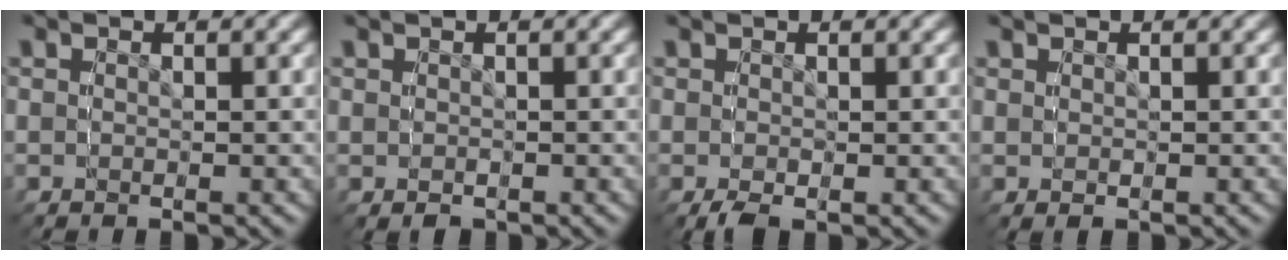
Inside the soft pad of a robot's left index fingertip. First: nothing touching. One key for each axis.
{"total": 1.5, "fx": 0.2, "fy": 1.5, "fz": 0.0, "tx": -0.004, "ty": -0.010, "tz": 0.009}
{"total": 0.7, "fx": 0.1, "fy": 0.6, "fz": 0.3, "tx": -0.003, "ty": -0.009, "tz": 0.007}
{"total": 1.4, "fx": 0.7, "fy": 1.1, "fz": 0.5, "tx": -0.005, "ty": -0.001, "tz": 0.013}